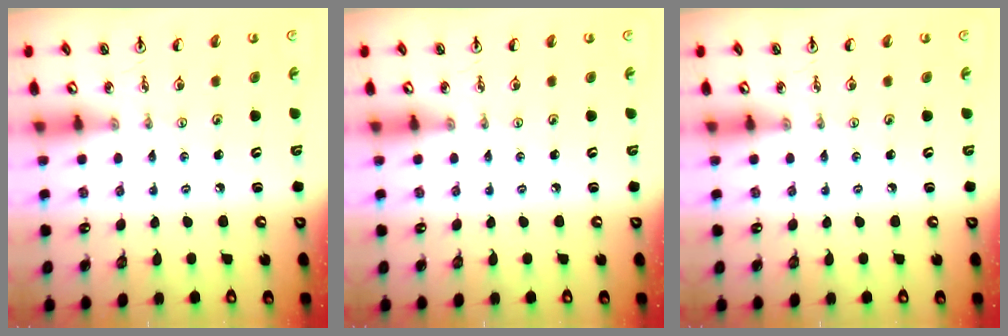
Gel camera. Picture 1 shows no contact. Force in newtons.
{"total": 0.0}
{"total": 0.0}